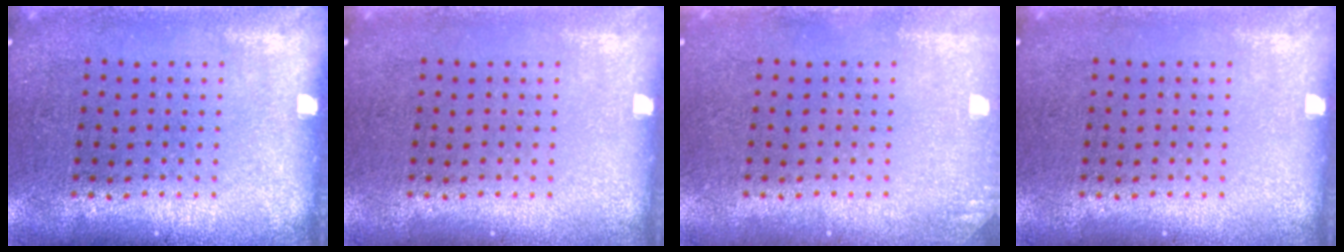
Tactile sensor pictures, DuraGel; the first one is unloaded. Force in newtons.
{"total": 0.0}
{"total": 0.9, "press": 0.9, "slide": 0.2}
{"total": 0.0}